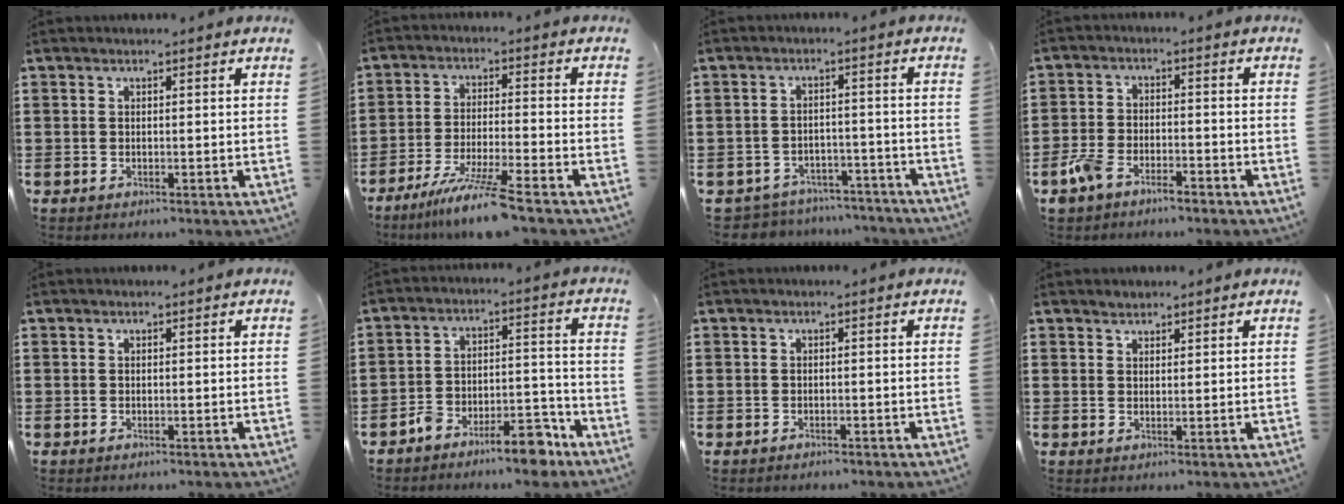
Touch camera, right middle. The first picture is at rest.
{"total": 7.8, "force": [-6.2, -0.6, 4.6], "torque": [-0.088, -0.018, -0.118]}
{"total": 4.2, "force": [-4.1, 0.6, -0.2], "torque": [-0.004, 0.006, -0.089]}
{"total": 4.6, "force": [-3.9, 1.6, 2.0], "torque": [-0.061, 0.003, -0.083]}
{"total": 0.0}
{"total": 8.3, "force": [-7.3, 2.1, 3.4], "torque": [-0.042, 0.029, -0.133]}
{"total": 0.8, "force": [-0.7, 0.2, 0.0], "torque": [-0.001, 0.002, -0.017]}
{"total": 1.2, "force": [1.1, 0.3, -0.4], "torque": [0.003, 0.001, 0.023]}